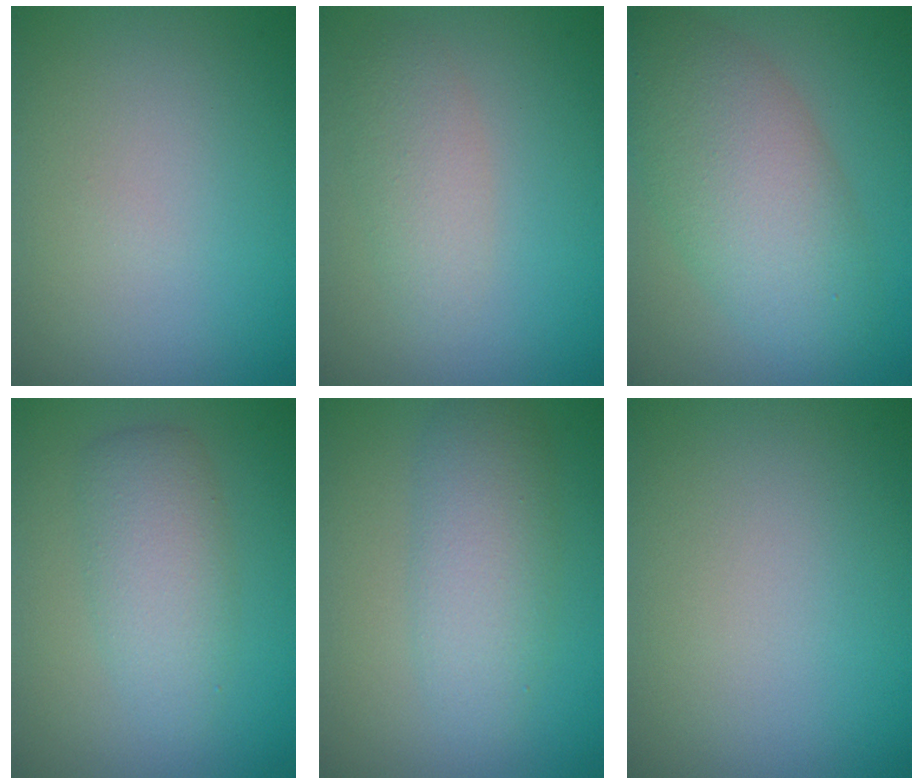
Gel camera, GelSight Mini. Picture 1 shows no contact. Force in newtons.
{"total": 2.4, "press": 2.4, "slide": 0.1}
{"total": 7.3, "press": 7.2, "slide": 0.4}
{"total": 2.9, "press": 2.9, "slide": 0.2}
{"total": 4.2, "press": 4.2, "slide": 0.0}
{"total": 0.0}